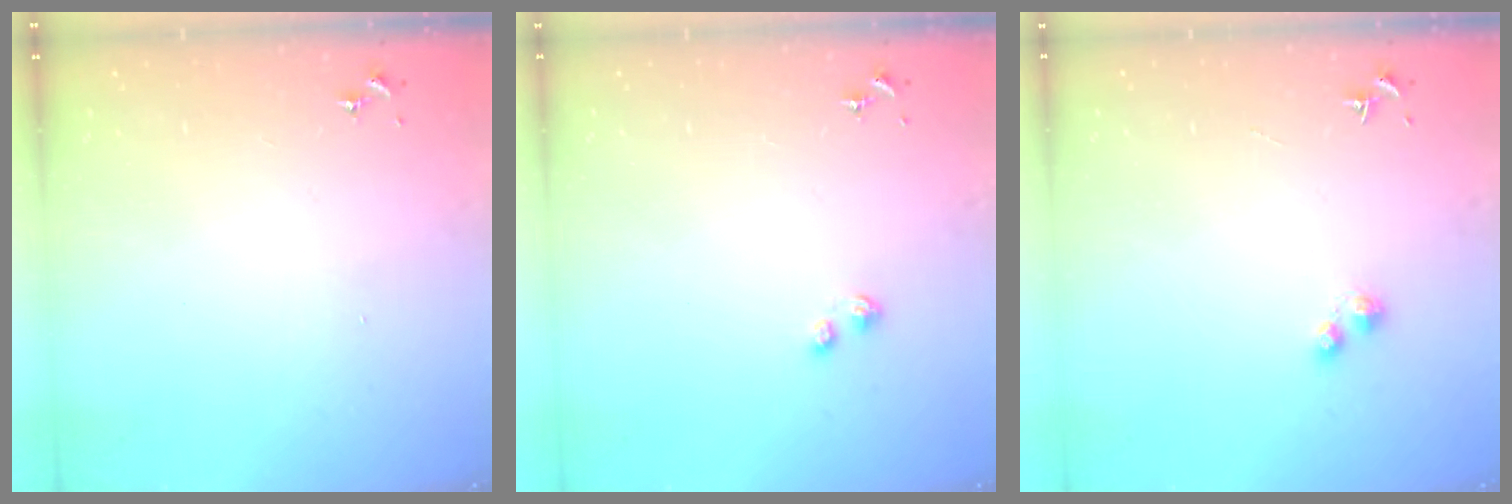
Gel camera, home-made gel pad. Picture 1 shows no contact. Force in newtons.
{"total": 3.1, "press": 3.1, "slide": 0.5}
{"total": 1.6, "press": 1.6, "slide": 0.2}